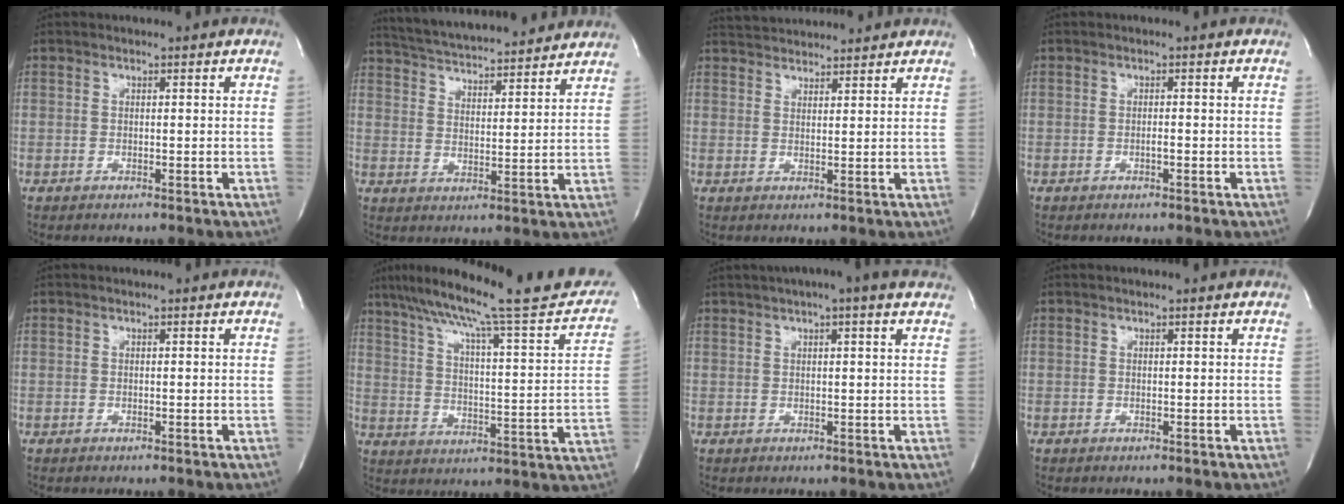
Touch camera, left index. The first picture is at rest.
{"total": 17.8, "force": [16.5, 2.2, 6.3], "torque": [-0.109, 0.025, 0.240]}
{"total": 7.2, "force": [7.0, 0.9, 1.3], "torque": [-0.028, 0.027, 0.104]}
{"total": 0.6, "force": [-0.4, 0.0, 0.5], "torque": [-0.009, 0.000, -0.007]}
{"total": 0.0}
{"total": 25.2, "force": [21.2, 2.2, 13.4], "torque": [-0.209, -0.016, 0.281]}
{"total": 7.4, "force": [5.3, 0.6, 5.1], "torque": [-0.083, 0.030, 0.065]}
{"total": 0.0}